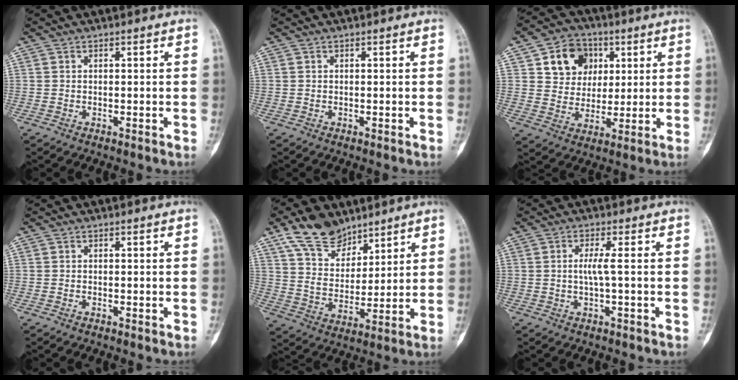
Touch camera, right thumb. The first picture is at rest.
{"total": 0.0}
{"total": 11.6, "force": [4.4, 9.4, 5.2], "torque": [-0.038, -0.010, 0.076]}
{"total": 0.0}
{"total": 12.8, "force": [9.3, 6.9, 5.6], "torque": [-0.070, -0.048, 0.175]}
{"total": 2.9, "force": [0.0, -0.1, 2.9], "torque": [-0.068, 0.004, -0.001]}